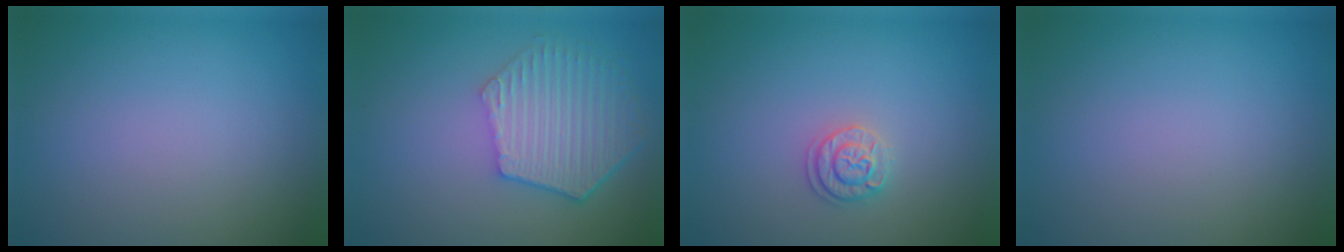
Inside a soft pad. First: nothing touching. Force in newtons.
{"total": 5.9, "press": 4.8, "slide": 3.5}
{"total": 1.7, "press": 1.7, "slide": 0.5}
{"total": 0.0}